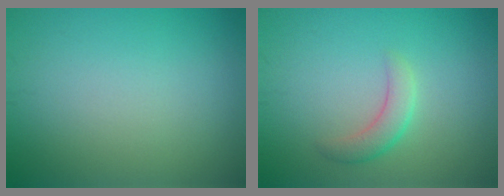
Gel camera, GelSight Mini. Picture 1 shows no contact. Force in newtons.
{"total": 2.1, "press": 2.1, "slide": 0.2}